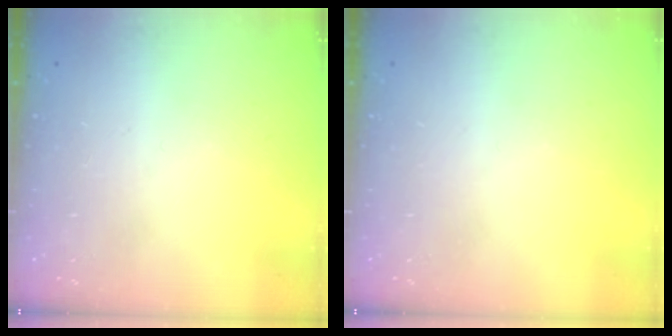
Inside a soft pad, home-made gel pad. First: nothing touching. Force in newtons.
{"total": 0.0}